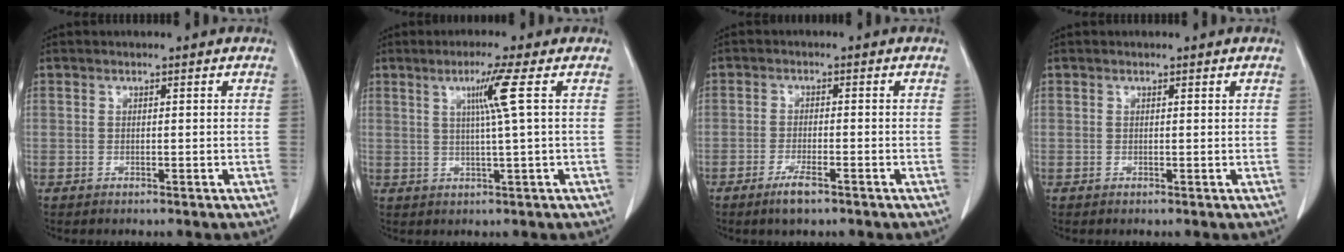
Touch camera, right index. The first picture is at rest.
{"total": 5.0, "force": [1.5, -1.6, 4.5], "torque": [-0.084, -0.003, 0.028]}
{"total": 3.5, "force": [-2.3, 0.6, 2.6], "torque": [-0.048, -0.003, -0.041]}
{"total": 0.0}